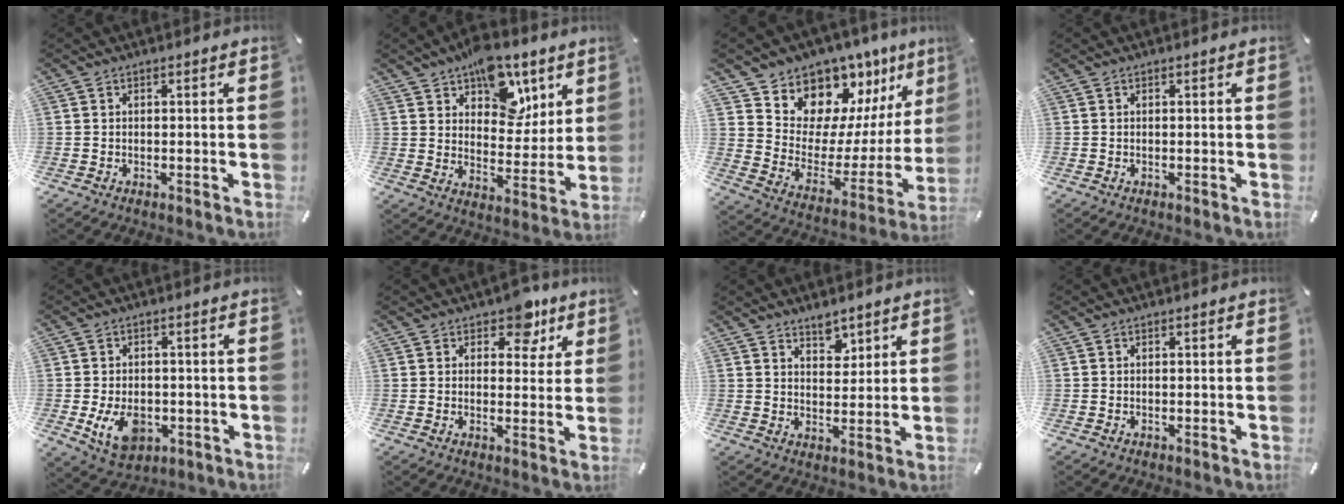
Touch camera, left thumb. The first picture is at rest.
{"total": 13.3, "force": [8.0, 8.8, 6.0], "torque": [-0.074, -0.052, 0.142]}
{"total": 12.0, "force": [10.3, 6.2, 0.1], "torque": [-0.009, -0.126, 0.182]}
{"total": 0.0}
{"total": 8.3, "force": [-1.8, 6.0, 5.4], "torque": [-0.105, 0.002, -0.030]}
{"total": 7.5, "force": [4.8, 4.7, 3.4], "torque": [-0.021, -0.025, 0.074]}
{"total": 5.0, "force": [4.0, 2.9, 1.1], "torque": [0.009, -0.027, 0.067]}
{"total": 0.0}